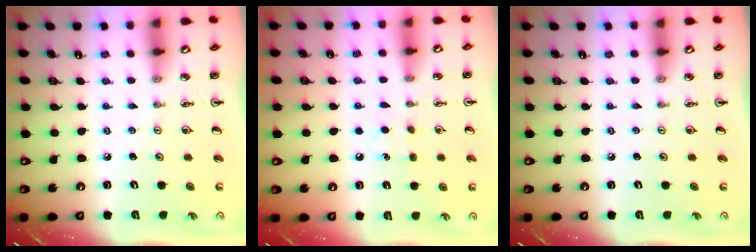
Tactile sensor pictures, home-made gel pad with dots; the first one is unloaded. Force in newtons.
{"total": 6.4, "press": 6.3, "slide": 0.7}
{"total": 0.0}